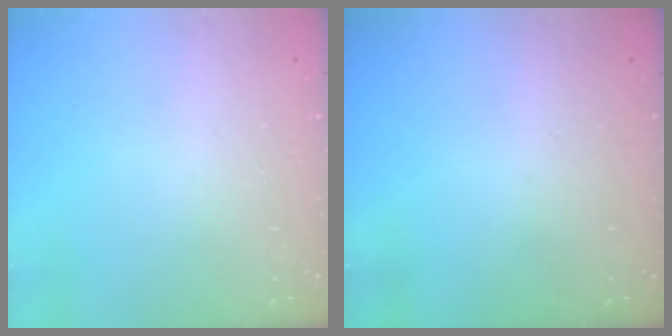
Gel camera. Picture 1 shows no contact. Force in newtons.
{"total": 0.0}